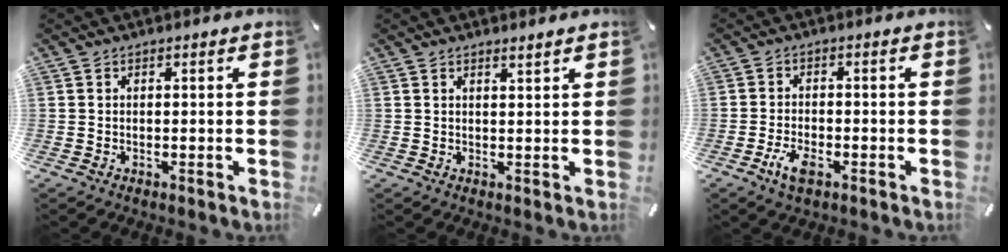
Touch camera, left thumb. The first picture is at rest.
{"total": 1.4, "force": [1.3, 0.1, 0.6], "torque": [-0.012, -0.003, 0.024]}
{"total": 4.4, "force": [-2.4, 2.1, 3.0], "torque": [-0.075, 0.001, -0.048]}